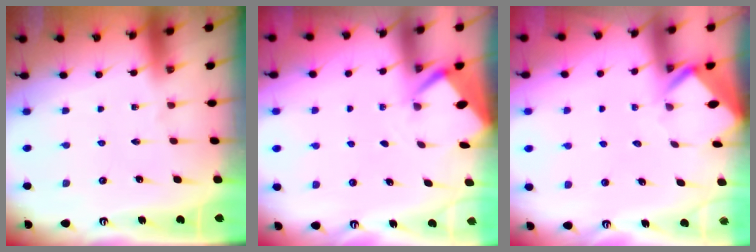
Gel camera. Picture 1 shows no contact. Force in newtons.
{"total": 2.6, "press": 2.6, "slide": 0.4}
{"total": 2.9, "press": 2.9, "slide": 0.2}